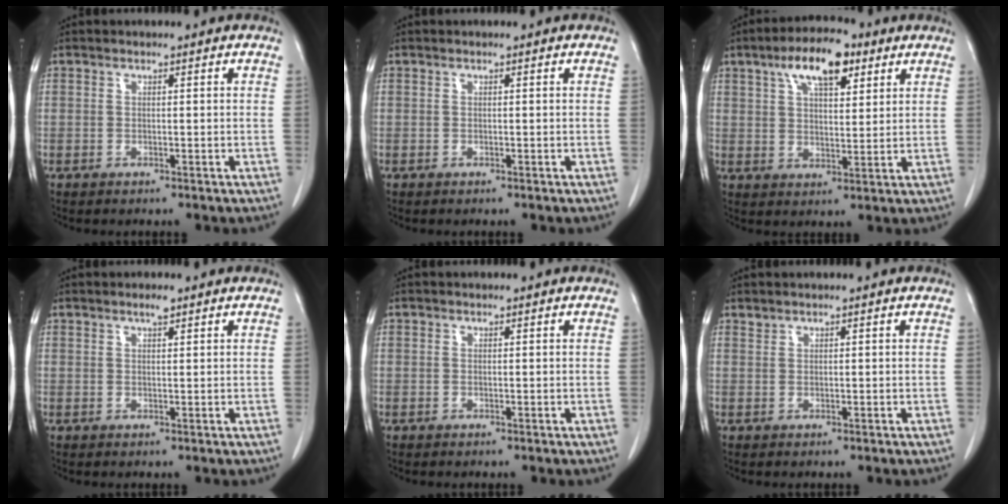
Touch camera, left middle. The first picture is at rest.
{"total": 0.0}
{"total": 9.7, "force": [5.4, 3.6, 7.3], "torque": [-0.128, 0.018, 0.092]}
{"total": 1.4, "force": [1.1, 0.2, 0.9], "torque": [-0.020, 0.000, 0.020]}
{"total": 0.0}
{"total": 0.6, "force": [0.6, 0.1, -0.1], "torque": [-0.001, -0.001, 0.012]}